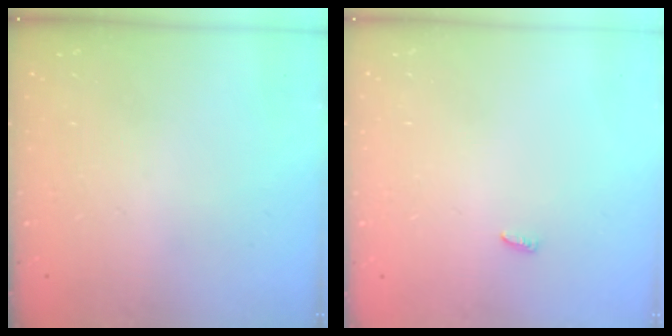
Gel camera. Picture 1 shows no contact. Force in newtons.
{"total": 2.4, "press": 2.4, "slide": 0.2}